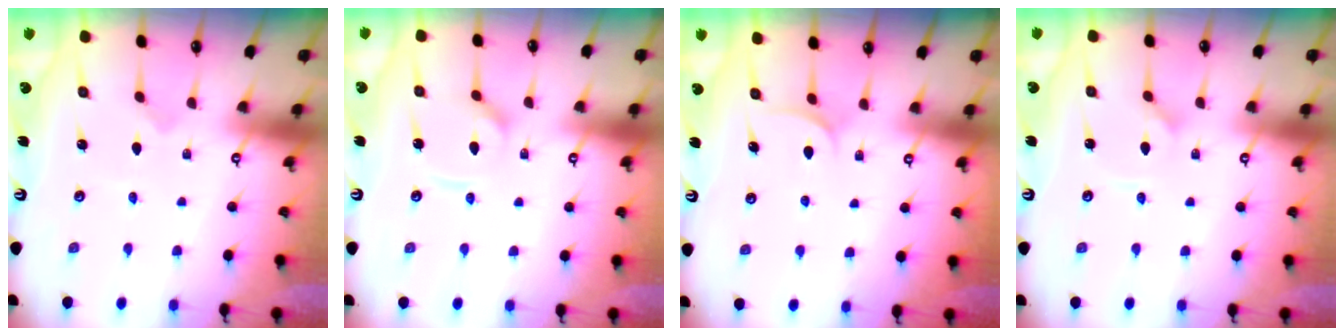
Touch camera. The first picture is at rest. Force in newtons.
{"total": 6.6, "press": 6.6, "slide": 0.5}
{"total": 5.4, "press": 5.4, "slide": 0.6}
{"total": 1.5, "press": 1.5, "slide": 0.1}